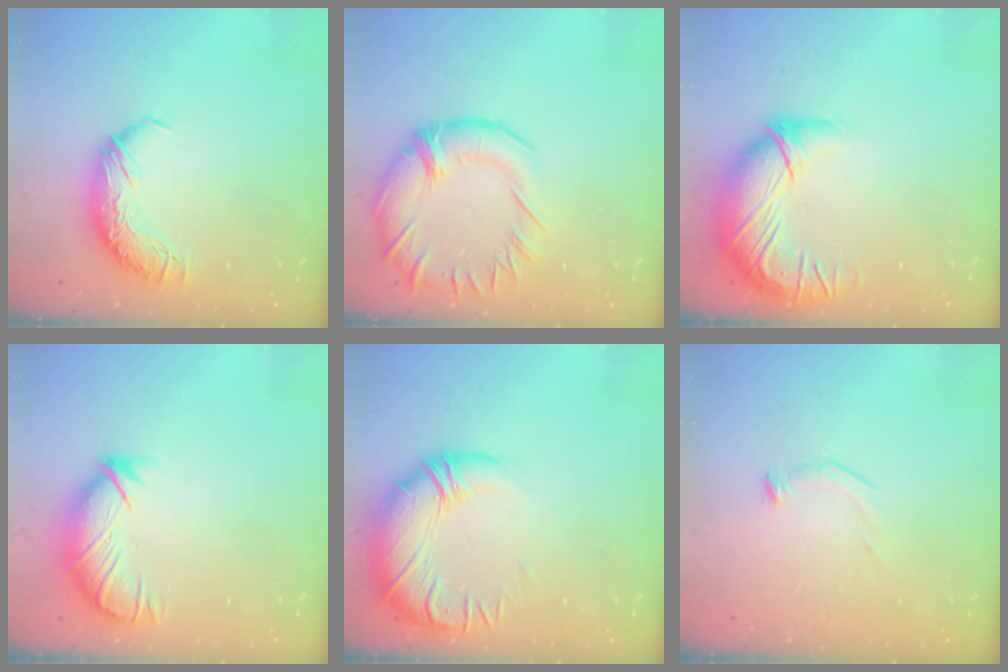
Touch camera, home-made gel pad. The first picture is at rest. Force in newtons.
{"total": 4.9, "press": 4.4, "slide": 2.2}
{"total": 4.2, "press": 2.5, "slide": 3.4}
{"total": 3.8, "press": 3.2, "slide": 2.0}
{"total": 3.9, "press": 1.8, "slide": 3.4}
{"total": 7.1, "press": 7.0, "slide": 1.1}